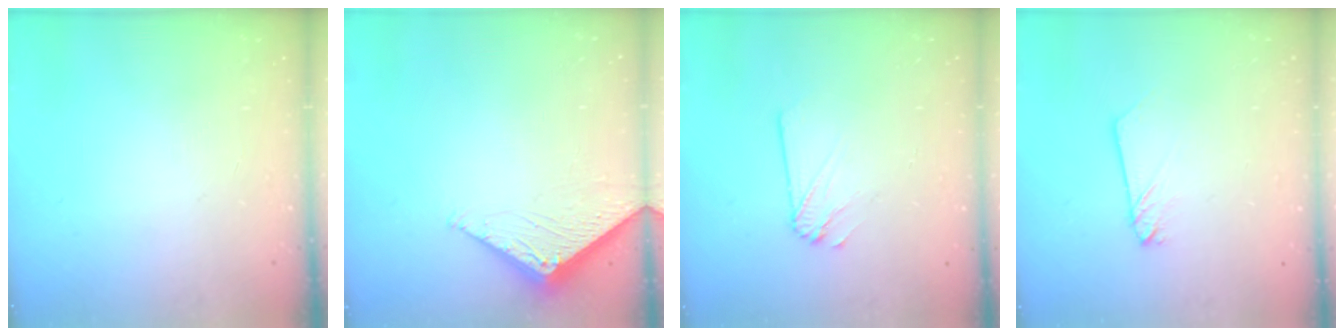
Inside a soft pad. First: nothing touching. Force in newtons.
{"total": 2.8, "press": 2.8, "slide": 0.3}
{"total": 2.2, "press": 2.2, "slide": 0.1}
{"total": 2.2, "press": 2.2, "slide": 0.1}